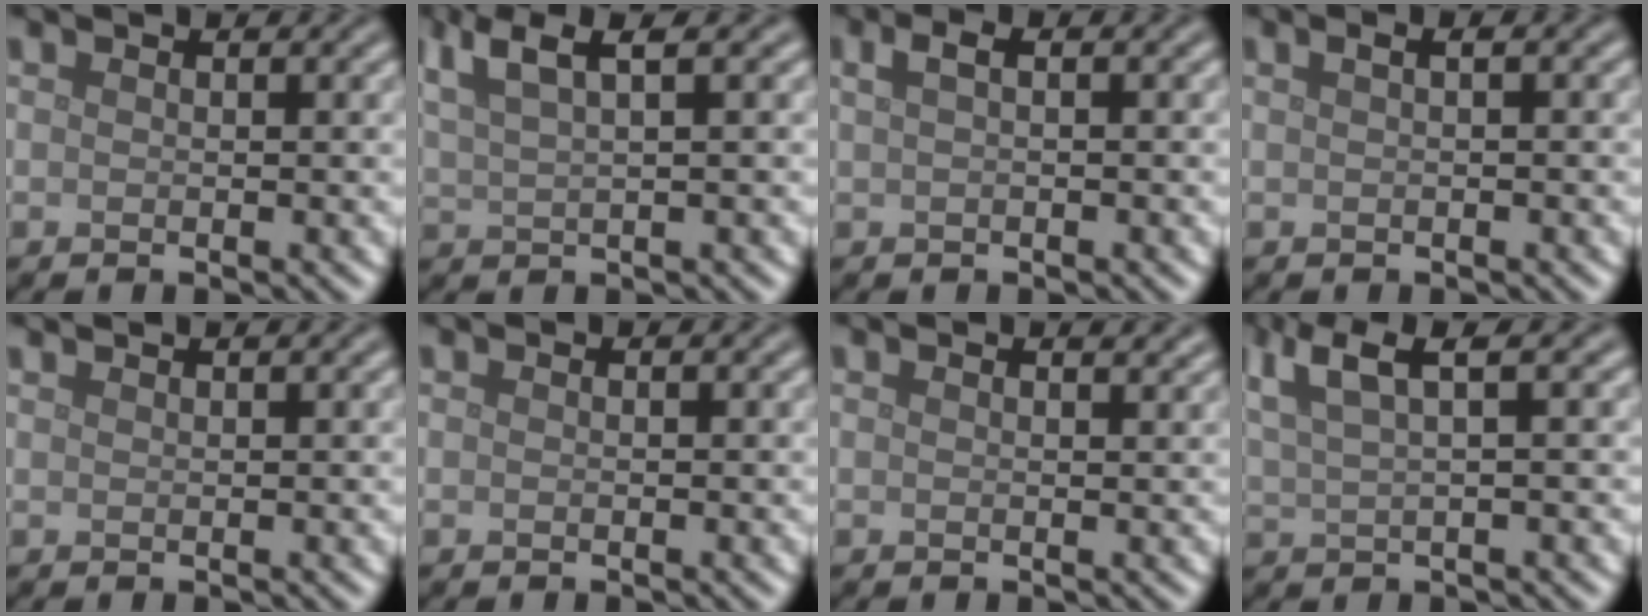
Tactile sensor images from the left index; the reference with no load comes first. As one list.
[{"total": 4.7, "force": [3.0, 1.1, 3.5], "torque": [-0.059, 0.017, 0.055]}, {"total": 1.8, "force": [0.6, 0.6, 1.6], "torque": [-0.029, 0.013, 0.010]}, {"total": 1.7, "force": [0.5, 0.6, 1.6], "torque": [-0.026, 0.010, 0.003]}, {"total": 0.9, "force": [0.8, 0.1, 0.3], "torque": [-0.003, -0.002, 0.009]}, {"total": 0.0}, {"total": 1.2, "force": [1.0, 0.3, 0.6], "torque": [-0.006, 0.000, 0.013]}, {"total": 5.1, "force": [3.0, 1.2, 4.0], "torque": [-0.070, 0.017, 0.058]}]